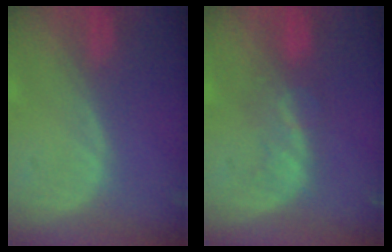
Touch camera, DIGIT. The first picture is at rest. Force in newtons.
{"total": 3.7, "press": 3.7, "slide": 0.5}